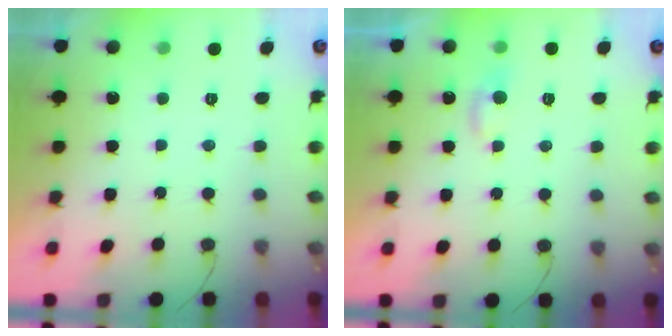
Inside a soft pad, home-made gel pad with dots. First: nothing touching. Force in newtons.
{"total": 4.5, "press": 4.5, "slide": 0.6}